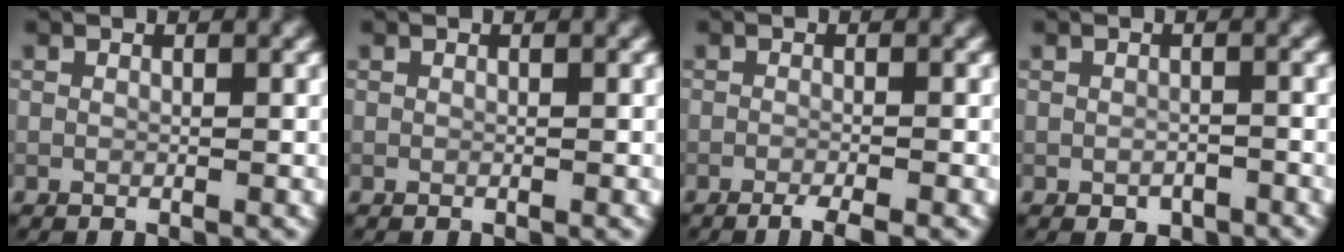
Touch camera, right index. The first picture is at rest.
{"total": 0.0}
{"total": 2.3, "force": [-1.6, 0.4, 1.7], "torque": [-0.020, -0.003, -0.033]}
{"total": 1.5, "force": [-0.9, 0.9, 0.9], "torque": [-0.015, -0.005, -0.012]}